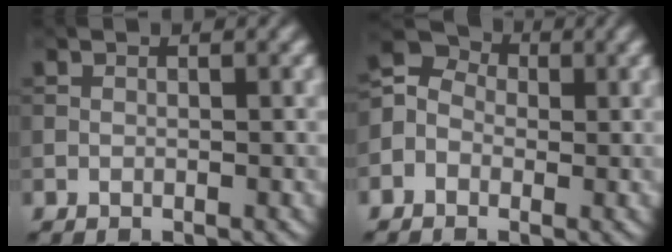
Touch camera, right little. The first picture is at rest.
{"total": 4.4, "force": [-0.6, 3.9, 2.0], "torque": [-0.029, 0.021, -0.036]}